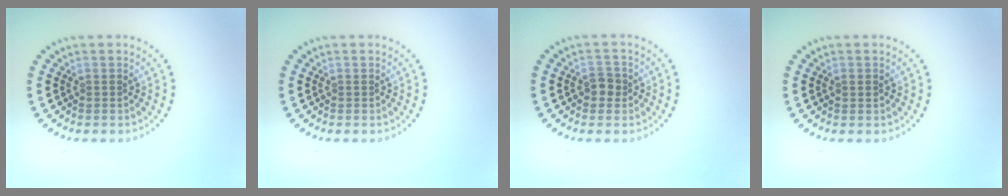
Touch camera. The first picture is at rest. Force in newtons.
{"total": 0.0}
{"total": 1.6, "press": 1.6, "slide": 0.5}
{"total": 0.8, "press": 0.8, "slide": 0.3}